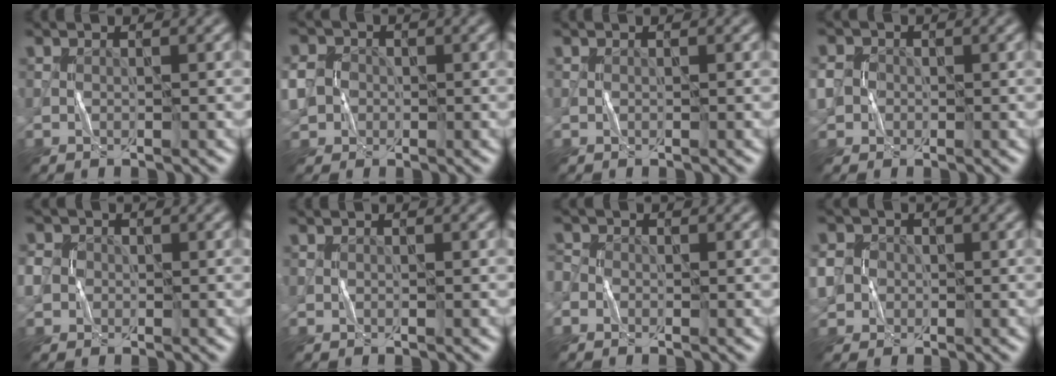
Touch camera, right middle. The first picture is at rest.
{"total": 6.3, "force": [-0.9, 5.7, 2.3], "torque": [-0.062, 0.011, -0.040]}
{"total": 0.0}
{"total": 4.4, "force": [-0.3, 4.1, 1.7], "torque": [-0.039, 0.018, -0.026]}
{"total": 3.9, "force": [0.0, 3.6, 1.5], "torque": [-0.035, 0.017, -0.018]}
{"total": 0.0}
{"total": 1.2, "force": [-0.5, 1.0, 0.3], "torque": [-0.007, 0.002, -0.017]}
{"total": 6.3, "force": [-0.6, 5.8, 2.3], "torque": [-0.057, 0.017, -0.037]}